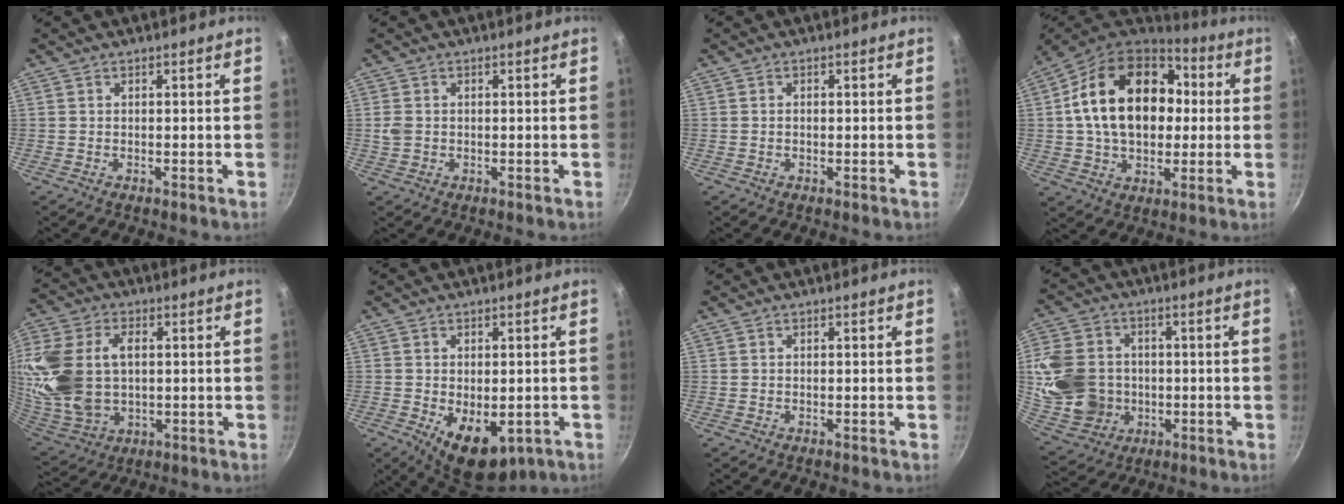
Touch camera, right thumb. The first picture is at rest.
{"total": 2.5, "force": [-0.1, 2.0, 1.4], "torque": [-0.026, 0.003, -0.001]}
{"total": 0.6, "force": [-0.1, 0.5, 0.4], "torque": [-0.007, 0.004, -0.001]}
{"total": 22.7, "force": [3.0, 15.9, 16.0], "torque": [-0.241, 0.031, 0.045]}
{"total": 19.6, "force": [2.5, 13.1, 14.4], "torque": [-0.304, -0.004, 0.056]}
{"total": 10.5, "force": [-3.0, 6.2, 7.8], "torque": [-0.090, -0.009, -0.026]}
{"total": 0.0}
{"total": 16.7, "force": [-0.5, 14.1, 9.0], "torque": [-0.172, 0.010, 0.004]}